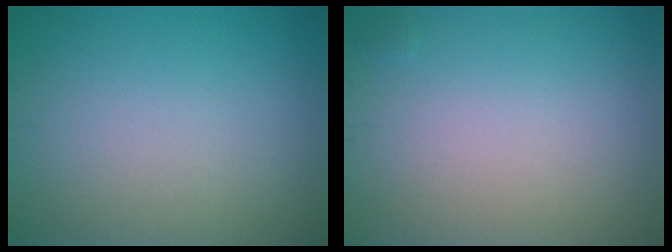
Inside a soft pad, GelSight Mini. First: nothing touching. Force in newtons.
{"total": 0.0}